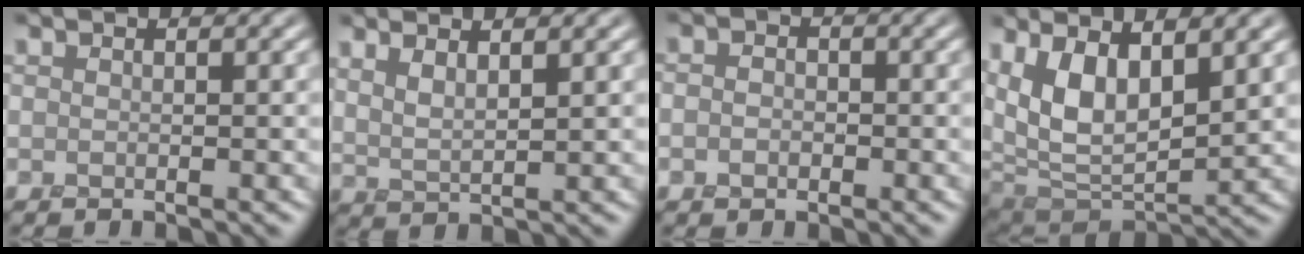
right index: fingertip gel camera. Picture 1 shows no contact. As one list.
[{"total": 2.8, "force": [1.9, 0.5, 2.0], "torque": [-0.039, 0.004, 0.037]}, {"total": 1.5, "force": [-0.8, 1.1, 0.6], "torque": [-0.009, -0.004, -0.021]}, {"total": 9.6, "force": [2.5, 4.4, 8.1], "torque": [-0.166, -0.005, 0.043]}]